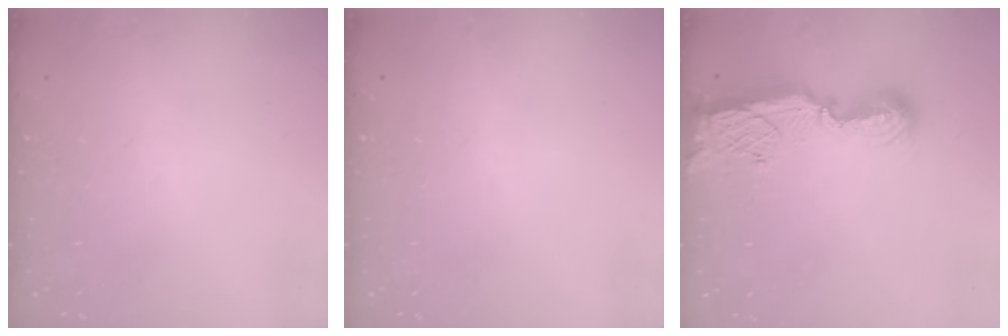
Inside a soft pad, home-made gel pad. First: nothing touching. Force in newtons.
{"total": 0.0}
{"total": 11.5, "press": 11.4, "slide": 1.2}